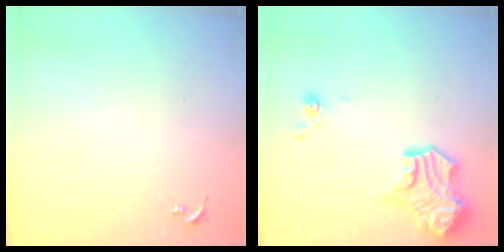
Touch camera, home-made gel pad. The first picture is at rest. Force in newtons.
{"total": 17.0, "press": 16.9, "slide": 1.4}